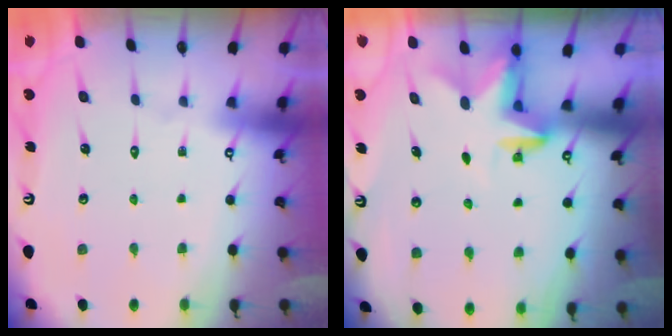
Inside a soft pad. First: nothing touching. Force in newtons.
{"total": 2.8, "press": 2.8, "slide": 0.6}